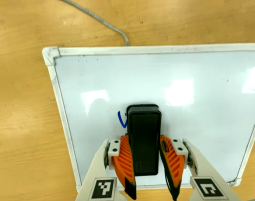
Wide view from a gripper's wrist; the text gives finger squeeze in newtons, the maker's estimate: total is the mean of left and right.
{"total": 13.0, "left": 13.1, "right": 12.9}